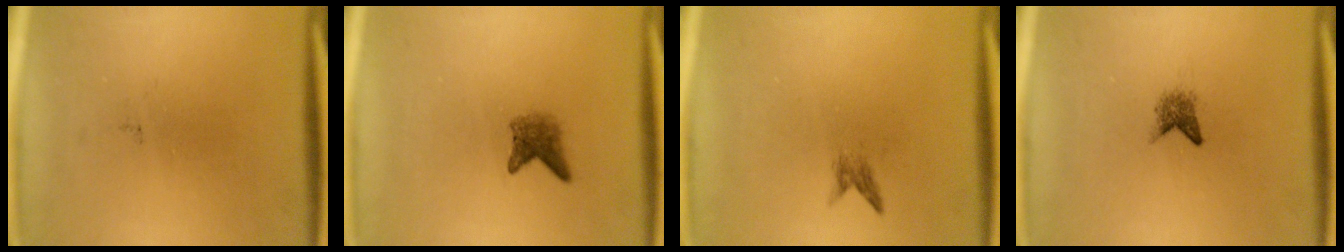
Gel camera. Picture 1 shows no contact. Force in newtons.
{"total": 2.4}
{"total": 0.9}
{"total": 1.8}